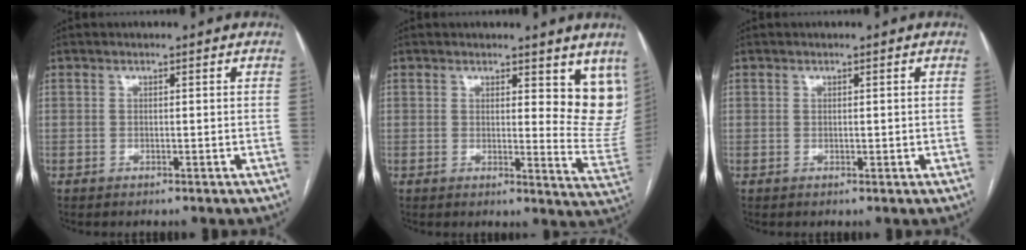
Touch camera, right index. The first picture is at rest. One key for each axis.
{"total": 10.0, "fx": 6.8, "fy": 3.2, "fz": 6.6, "tx": -0.051, "ty": -0.042, "tz": 0.066}
{"total": 0.7, "fx": 0.0, "fy": 0.5, "fz": 0.6, "tx": -0.009, "ty": 0.000, "tz": 0.003}